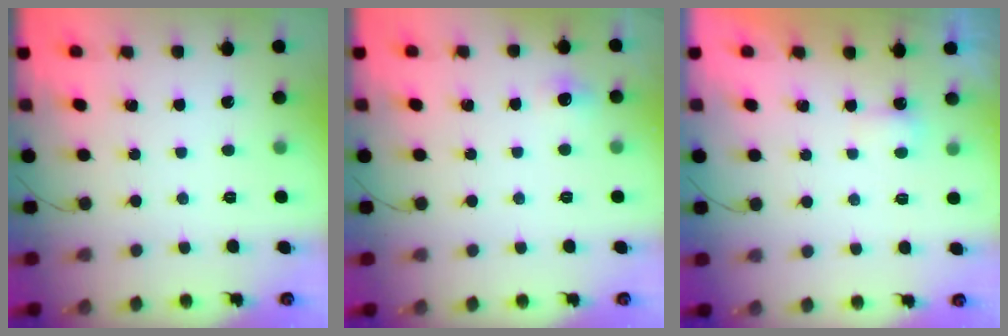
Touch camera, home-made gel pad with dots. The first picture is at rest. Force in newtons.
{"total": 4.8, "press": 4.5, "slide": 1.5}
{"total": 2.8, "press": 2.7, "slide": 0.7}